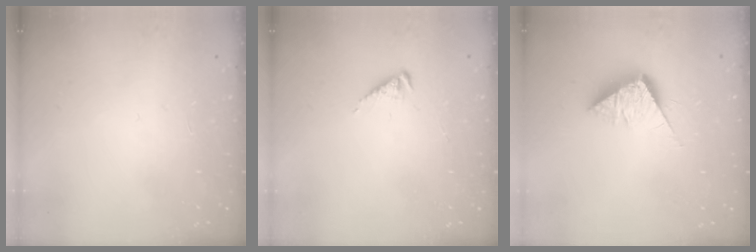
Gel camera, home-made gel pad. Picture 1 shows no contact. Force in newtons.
{"total": 2.9, "press": 2.9, "slide": 0.6}
{"total": 8.0, "press": 8.0, "slide": 0.3}